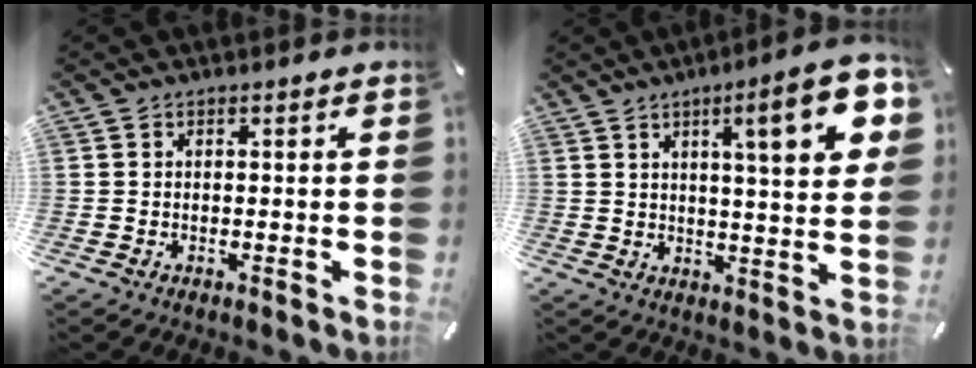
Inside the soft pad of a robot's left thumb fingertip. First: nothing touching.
{"total": 15.4, "force": [6.5, 3.1, 13.6], "torque": [-0.189, -0.028, 0.092]}